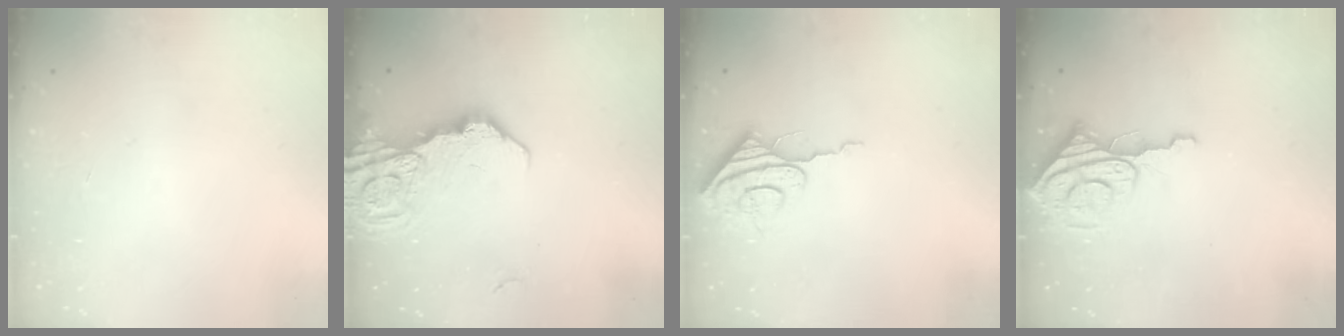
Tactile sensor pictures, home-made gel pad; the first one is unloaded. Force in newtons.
{"total": 14.6, "press": 14.5, "slide": 1.9}
{"total": 8.4, "press": 8.4, "slide": 0.6}
{"total": 7.9, "press": 7.8, "slide": 0.8}